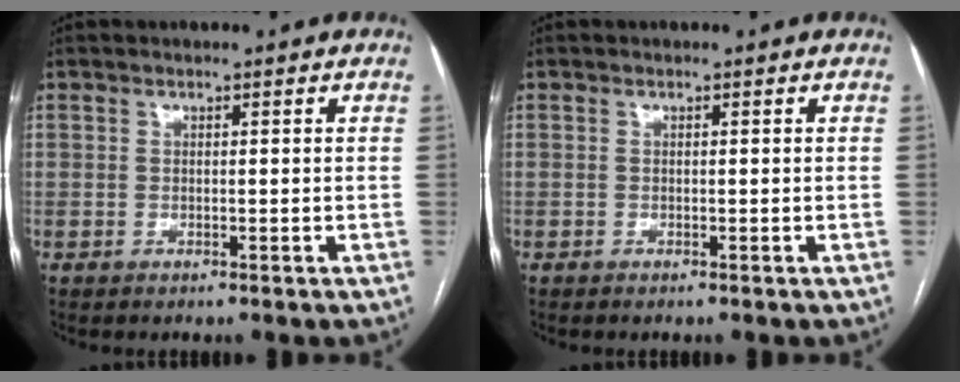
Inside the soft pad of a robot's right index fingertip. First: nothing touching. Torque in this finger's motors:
{"motor_torque": [0.04, 0.05, -0.02, -0.02]}